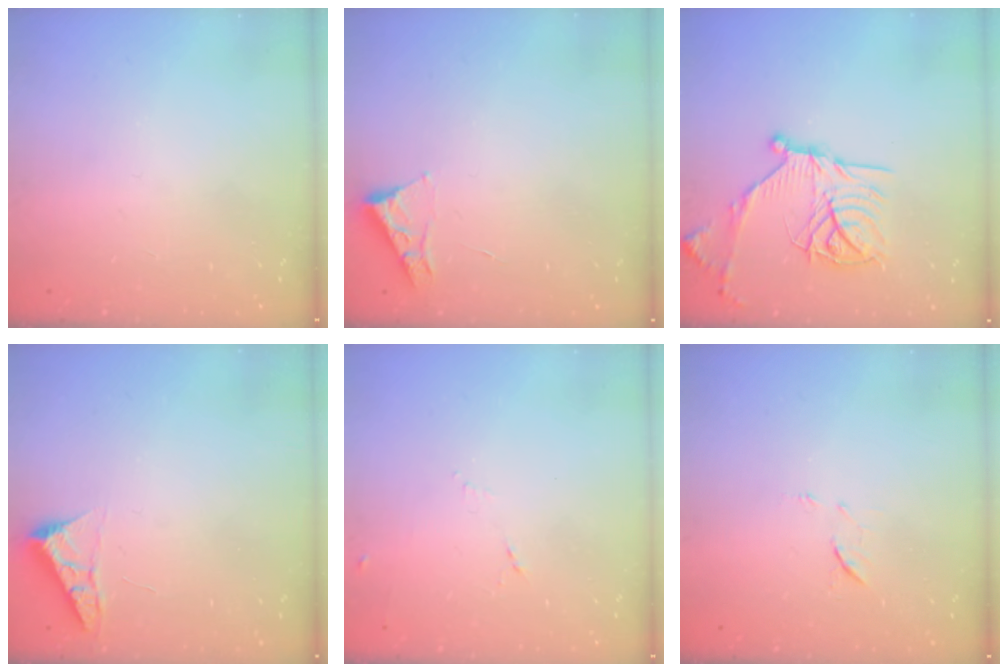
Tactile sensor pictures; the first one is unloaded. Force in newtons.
{"total": 3.4, "press": 3.3, "slide": 0.5}
{"total": 19.9, "press": 19.8, "slide": 1.5}
{"total": 4.0, "press": 4.0, "slide": 0.5}
{"total": 4.4, "press": 4.3, "slide": 1.0}
{"total": 6.7, "press": 6.6, "slide": 1.1}